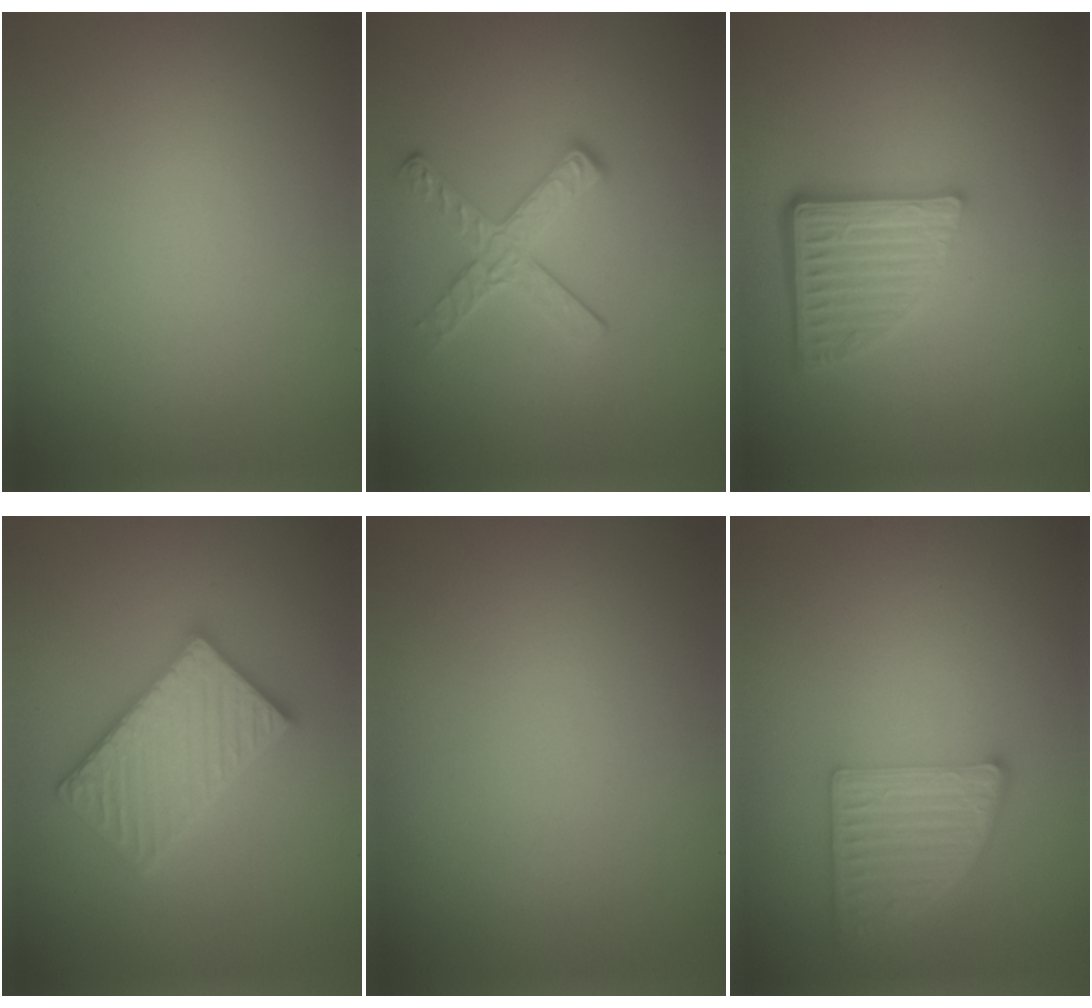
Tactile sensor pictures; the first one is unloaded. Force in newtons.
{"total": 2.8, "press": 2.7, "slide": 0.7}
{"total": 4.9, "press": 3.4, "slide": 3.5}
{"total": 5.5, "press": 5.5, "slide": 0.9}
{"total": 0.0}
{"total": 4.5, "press": 3.4, "slide": 2.9}